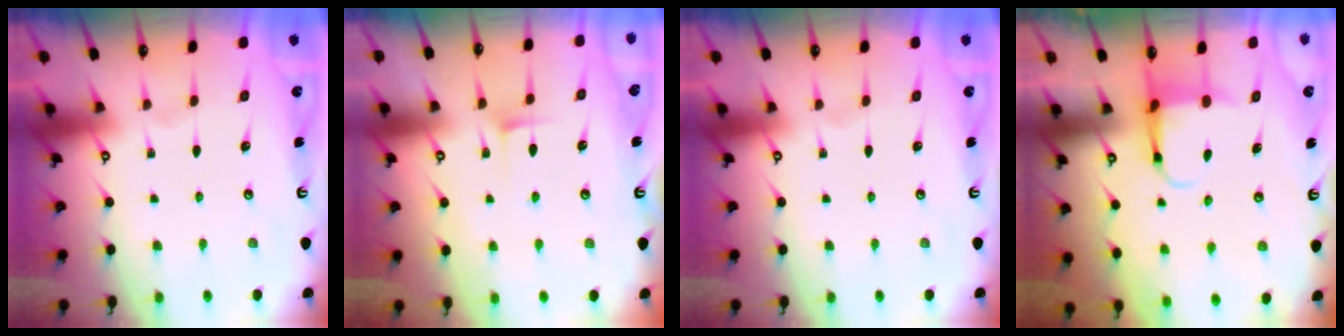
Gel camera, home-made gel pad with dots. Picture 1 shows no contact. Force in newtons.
{"total": 4.5, "press": 4.5, "slide": 0.6}
{"total": 0.0}
{"total": 4.5, "press": 4.5, "slide": 0.5}